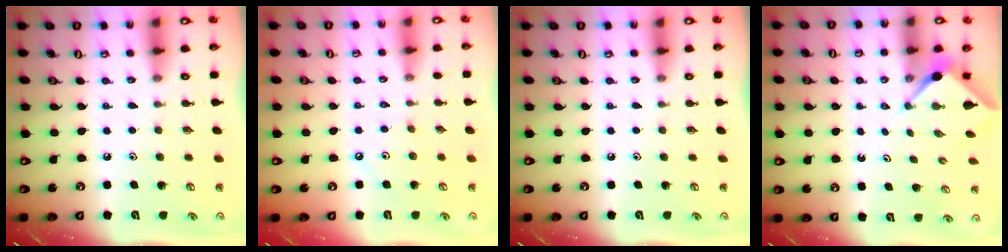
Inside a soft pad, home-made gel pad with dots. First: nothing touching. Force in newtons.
{"total": 2.7, "press": 2.6, "slide": 0.5}
{"total": 0.0}
{"total": 2.5, "press": 2.4, "slide": 0.3}